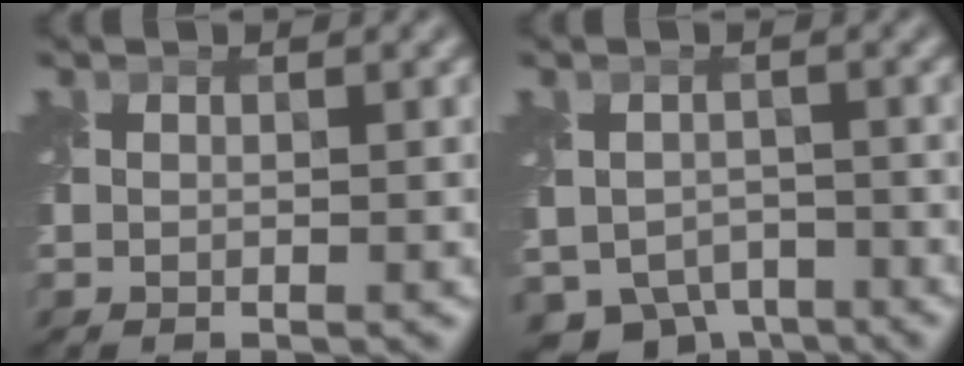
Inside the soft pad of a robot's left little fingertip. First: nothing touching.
{"total": 5.6, "force": [-3.8, 3.9, 1.4], "torque": [-0.013, -0.017, -0.056]}